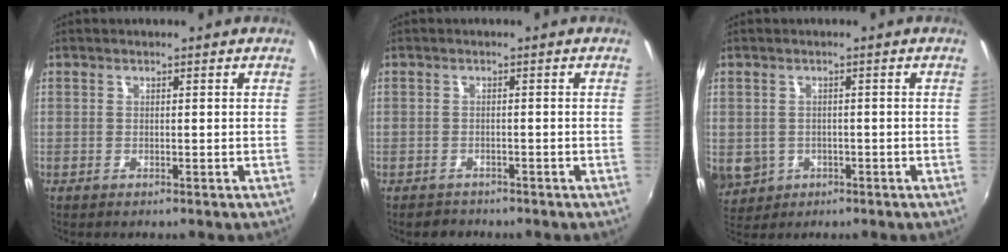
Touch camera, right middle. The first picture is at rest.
{"total": 2.2, "force": [-1.8, 1.2, 0.1], "torque": [-0.008, -0.002, -0.028]}
{"total": 7.8, "force": [-1.8, 6.8, 3.3], "torque": [-0.085, -0.010, -0.015]}